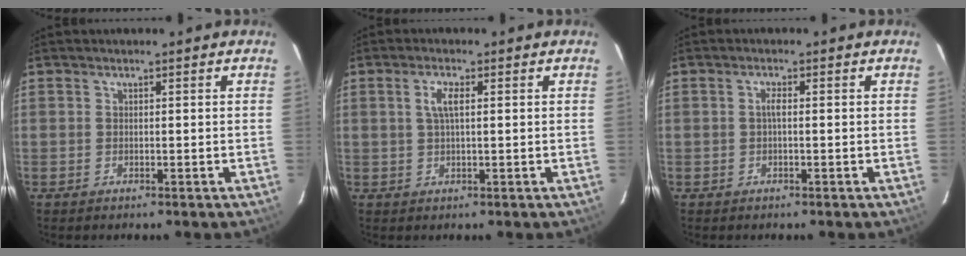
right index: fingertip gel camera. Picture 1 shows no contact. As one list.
[{"total": 3.0, "force": [0.7, 0.8, 2.8], "torque": [-0.058, 0.004, 0.015]}, {"total": 1.2, "force": [-0.1, 0.2, 1.2], "torque": [-0.023, 0.005, -0.003]}]